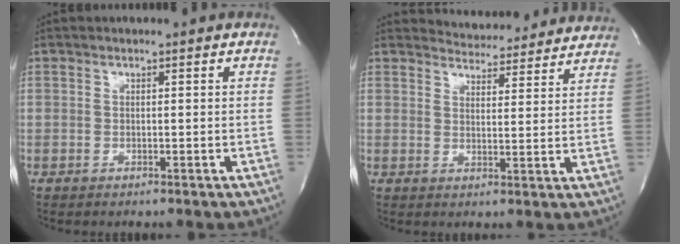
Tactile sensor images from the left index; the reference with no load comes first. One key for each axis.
{"total": 11.5, "fx": 11.3, "fy": 2.3, "fz": 1.0, "tx": -0.001, "ty": -0.003, "tz": 0.127}